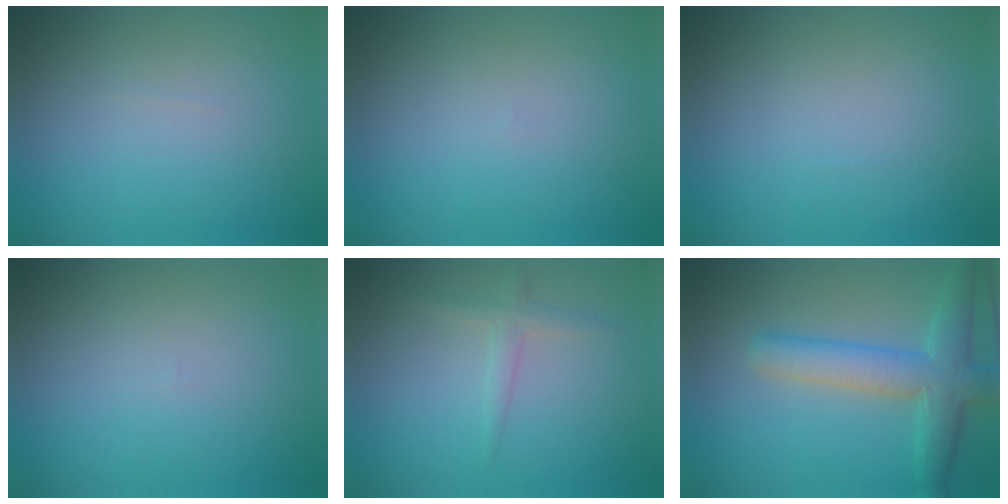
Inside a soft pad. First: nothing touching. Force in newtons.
{"total": 0.0}
{"total": 0.0}
{"total": 0.0}
{"total": 1.6, "press": 1.6, "slide": 0.1}
{"total": 5.6, "press": 5.6, "slide": 0.2}